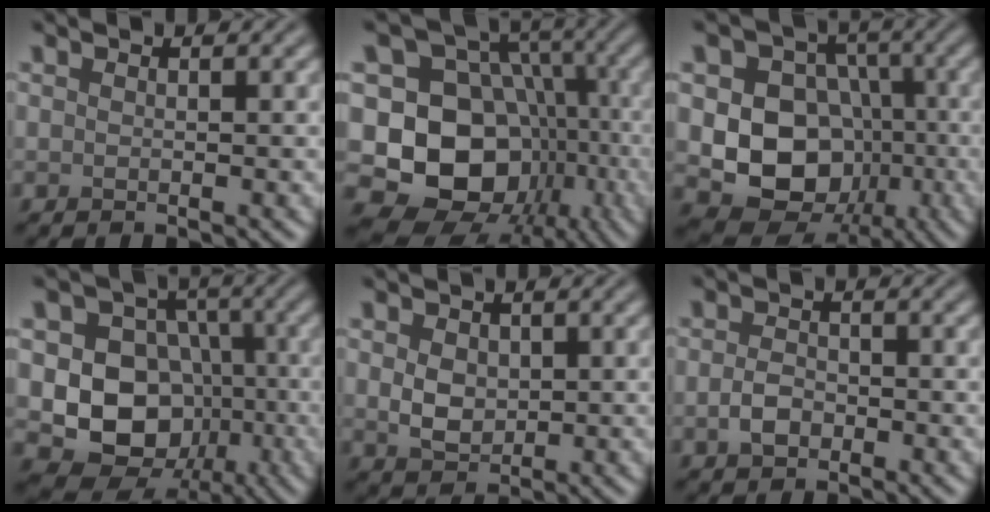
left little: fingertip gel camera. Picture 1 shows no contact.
{"total": 14.1, "force": [-3.2, 11.8, 7.0], "torque": [-0.115, -0.004, -0.066]}
{"total": 9.8, "force": [-1.3, 8.2, 5.2], "torque": [-0.074, -0.016, -0.038]}
{"total": 9.4, "force": [-1.3, 8.1, 4.6], "torque": [-0.065, -0.014, -0.042]}
{"total": 2.7, "force": [0.4, 2.1, 1.7], "torque": [-0.035, -0.003, 0.009]}
{"total": 2.0, "force": [-0.8, 1.4, 1.2], "torque": [-0.025, 0.001, -0.018]}